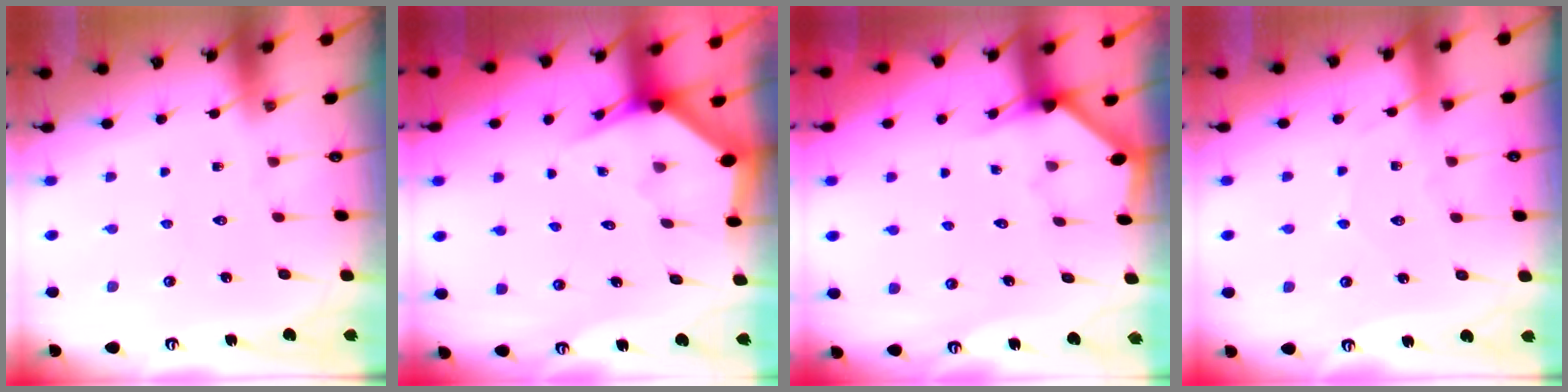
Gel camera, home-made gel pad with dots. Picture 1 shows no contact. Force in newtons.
{"total": 2.7, "press": 2.7, "slide": 0.1}
{"total": 2.5, "press": 2.5, "slide": 0.2}
{"total": 2.7, "press": 2.7, "slide": 0.3}